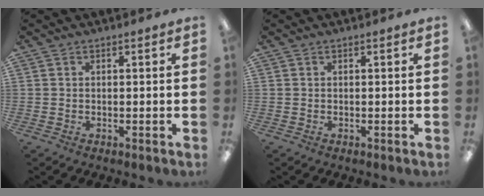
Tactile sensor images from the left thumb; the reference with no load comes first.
{"total": 0.0}